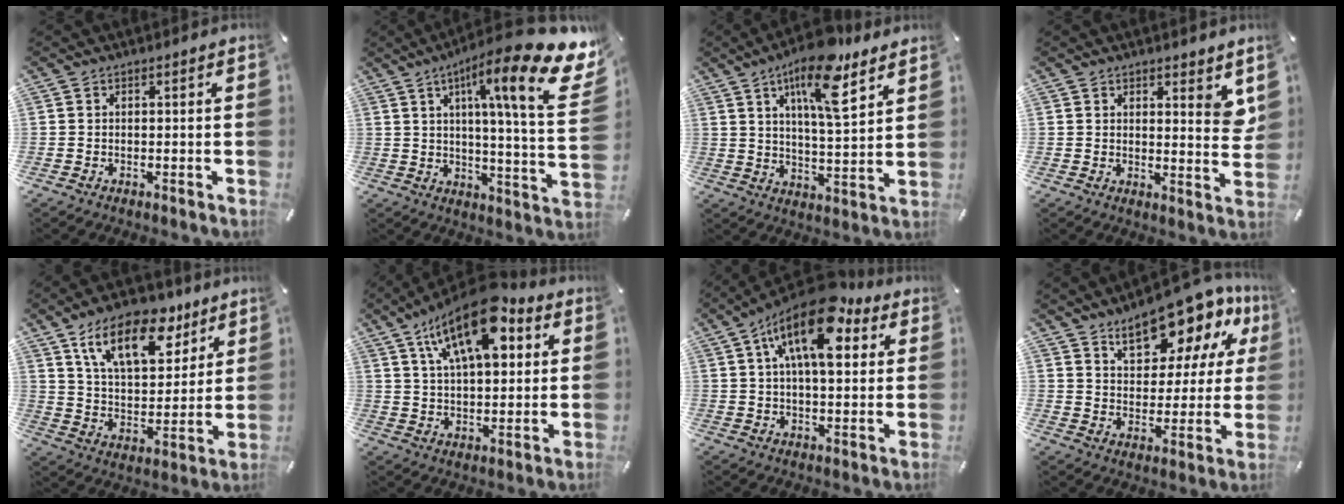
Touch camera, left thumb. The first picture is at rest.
{"total": 22.5, "force": [10.4, 4.4, 19.5], "torque": [-0.287, -0.070, 0.146]}
{"total": 15.3, "force": [9.4, 4.6, 11.3], "torque": [-0.188, -0.039, 0.153]}
{"total": 5.4, "force": [3.6, 2.5, 3.2], "torque": [-0.020, -0.031, 0.056]}
{"total": 17.9, "force": [11.2, 9.3, 10.5], "torque": [-0.174, -0.052, 0.192]}
{"total": 18.5, "force": [9.2, 8.7, 13.5], "torque": [-0.235, -0.032, 0.150]}
{"total": 16.9, "force": [8.0, 7.7, 12.8], "torque": [-0.216, -0.025, 0.130]}
{"total": 16.3, "force": [11.8, 7.8, 8.2], "torque": [-0.127, -0.078, 0.204]}